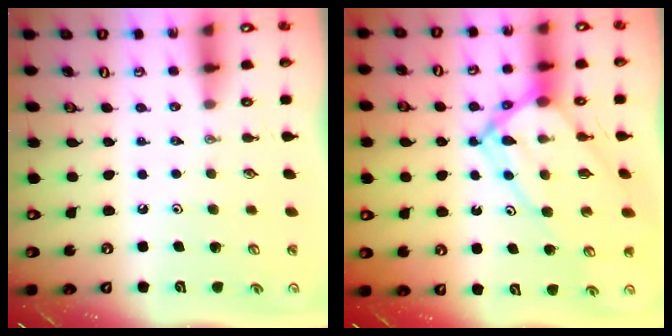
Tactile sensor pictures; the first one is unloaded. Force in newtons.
{"total": 14.7, "press": 14.7, "slide": 1.3}